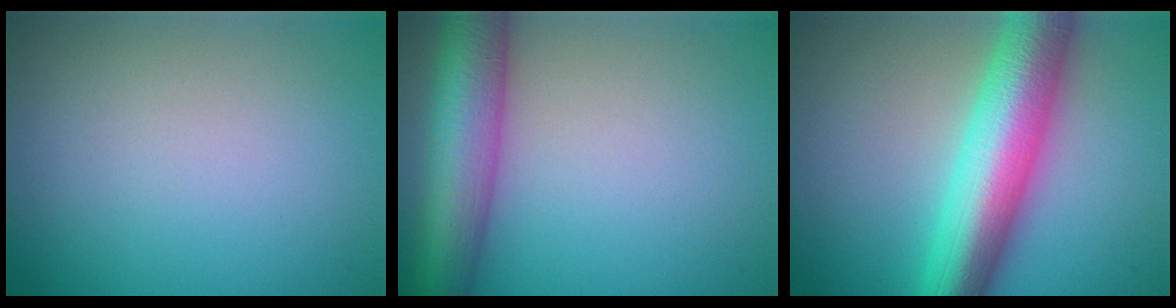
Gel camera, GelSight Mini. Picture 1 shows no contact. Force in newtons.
{"total": 8.3, "press": 8.3, "slide": 0.5}
{"total": 10.1, "press": 10.1, "slide": 0.2}